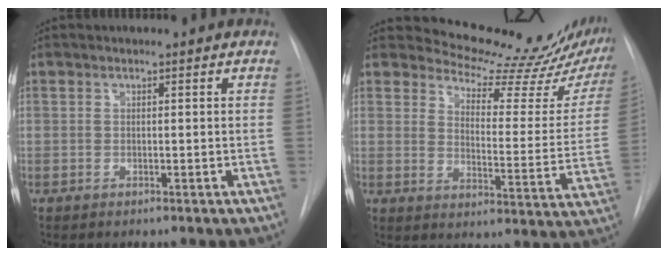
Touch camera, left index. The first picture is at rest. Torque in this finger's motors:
{"motor_torque": [0.97, -1.17, -0.02, -0.07]}